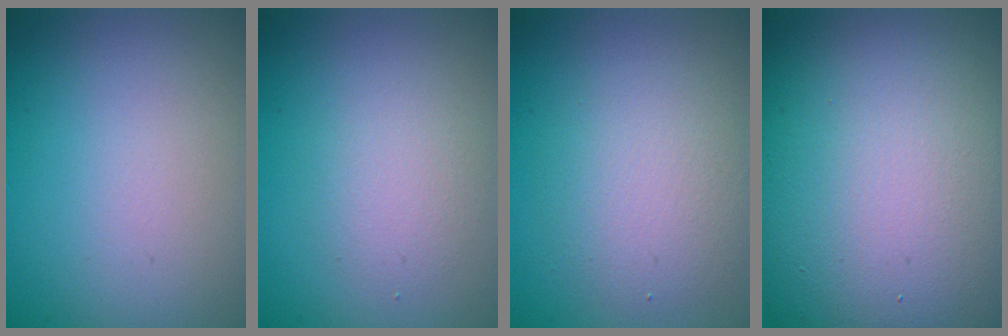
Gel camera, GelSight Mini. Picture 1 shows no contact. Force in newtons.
{"total": 2.0, "press": 2.0, "slide": 0.1}
{"total": 3.8, "press": 3.8, "slide": 0.1}
{"total": 18.8, "press": 18.8, "slide": 0.9}